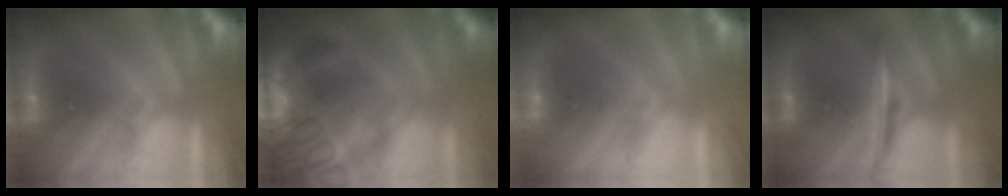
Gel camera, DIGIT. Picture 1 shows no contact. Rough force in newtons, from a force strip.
{"total": 7.5}
{"total": 2.9}
{"total": 1.9}